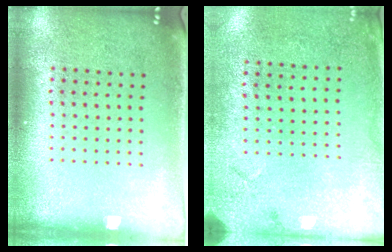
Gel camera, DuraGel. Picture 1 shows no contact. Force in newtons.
{"total": 2.7, "press": 2.2, "slide": 1.6}